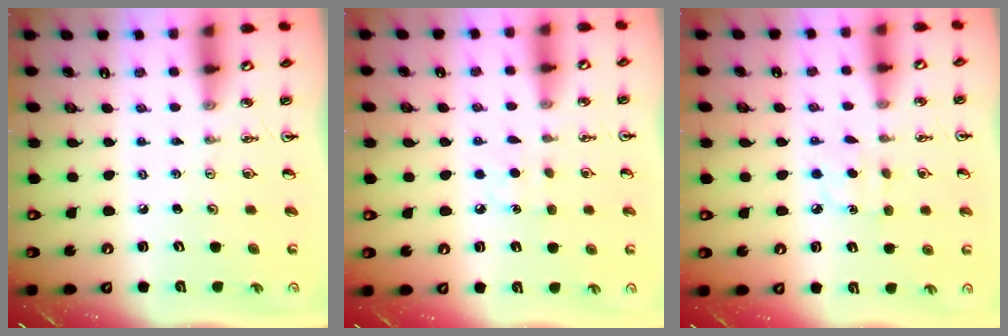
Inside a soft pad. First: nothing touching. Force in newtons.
{"total": 5.4, "press": 5.3, "slide": 0.5}
{"total": 4.2, "press": 4.1, "slide": 0.3}